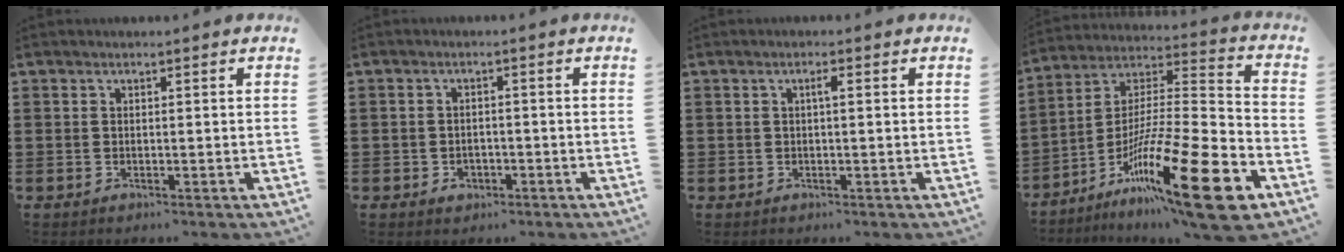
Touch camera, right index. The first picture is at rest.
{"total": 1.7, "force": [-0.8, 1.4, 0.4], "torque": [-0.012, -0.001, -0.018]}
{"total": 1.2, "force": [0.1, 0.1, 1.2], "torque": [-0.022, 0.002, -0.001]}
{"total": 22.8, "force": [-12.4, 3.0, 19.0], "torque": [-0.323, 0.033, -0.207]}